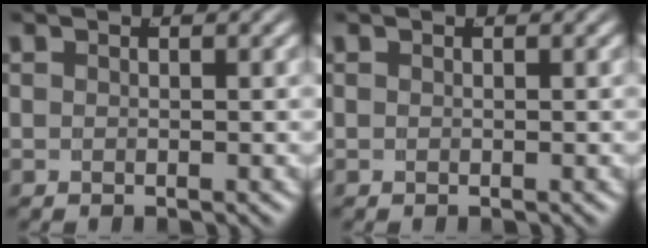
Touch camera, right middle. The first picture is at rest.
{"total": 0.0}